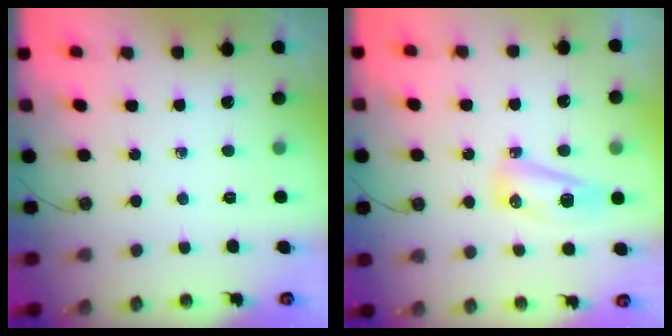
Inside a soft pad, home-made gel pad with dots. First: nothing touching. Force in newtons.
{"total": 7.9, "press": 7.9, "slide": 1.1}